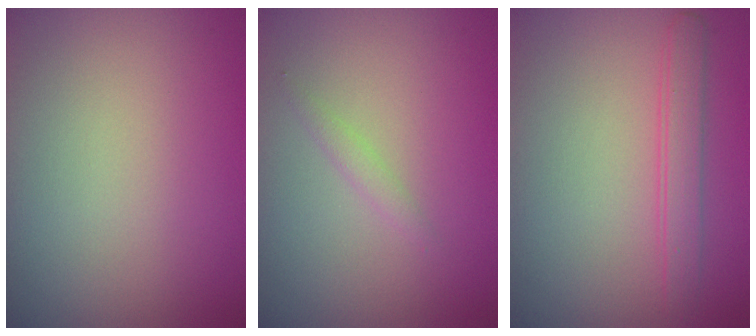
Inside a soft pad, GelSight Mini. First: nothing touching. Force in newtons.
{"total": 0.9, "press": 0.9, "slide": 0.1}
{"total": 2.2, "press": 2.2, "slide": 0.2}